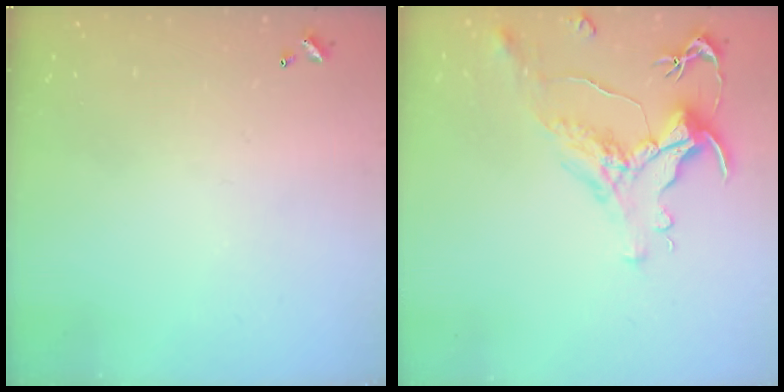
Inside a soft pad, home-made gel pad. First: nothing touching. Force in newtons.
{"total": 1.6, "press": 1.0, "slide": 1.3}